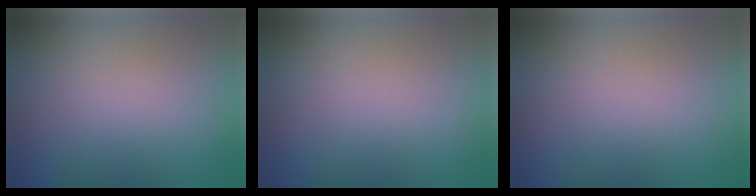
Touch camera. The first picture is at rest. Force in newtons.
{"total": 0.0}
{"total": 0.0}